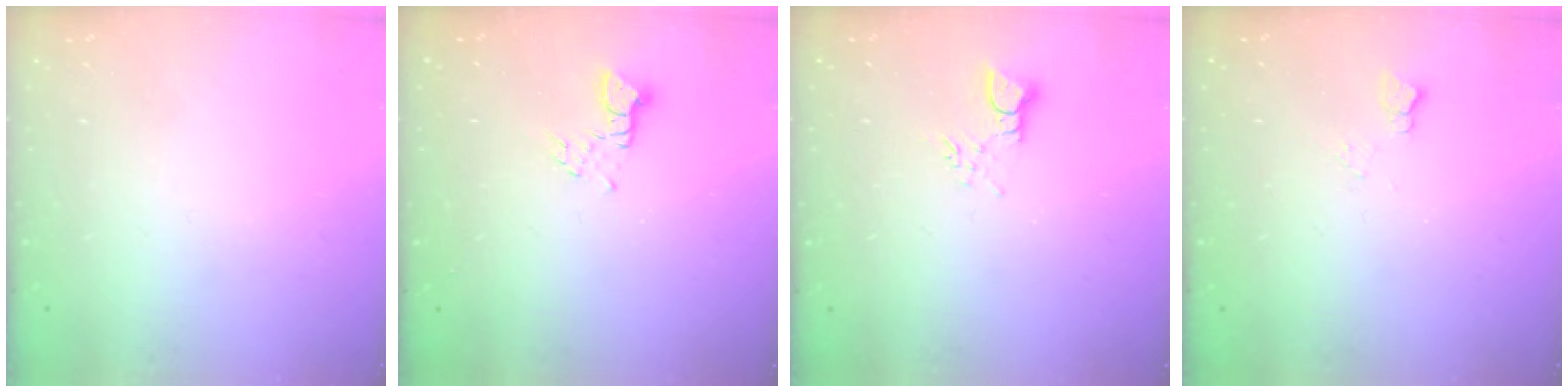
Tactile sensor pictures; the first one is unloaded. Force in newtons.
{"total": 2.8, "press": 2.8, "slide": 0.3}
{"total": 2.8, "press": 2.8, "slide": 0.4}
{"total": 4.9, "press": 4.8, "slide": 0.6}